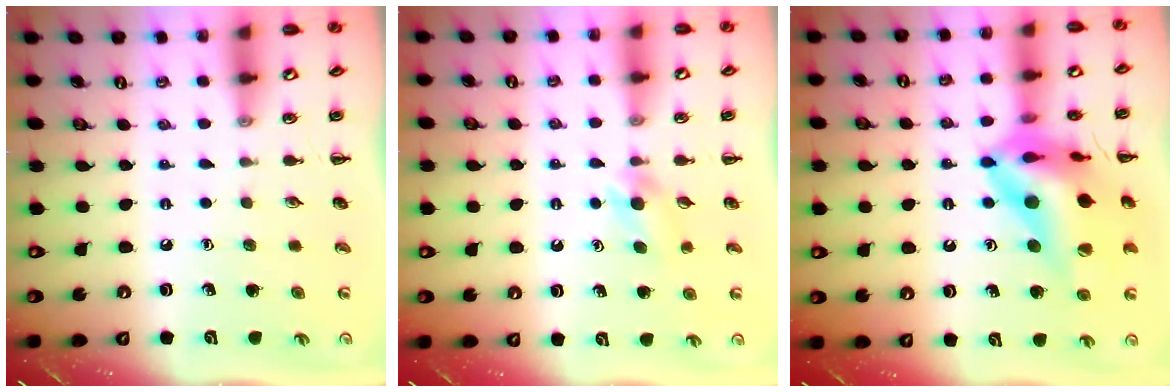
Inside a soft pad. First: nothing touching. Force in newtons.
{"total": 3.2, "press": 3.0, "slide": 1.2}
{"total": 20.1, "press": 19.6, "slide": 4.5}